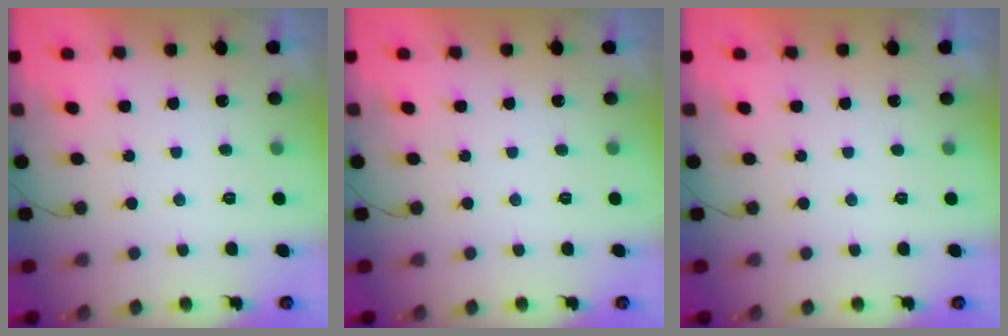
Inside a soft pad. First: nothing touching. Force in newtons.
{"total": 0.0}
{"total": 0.0}